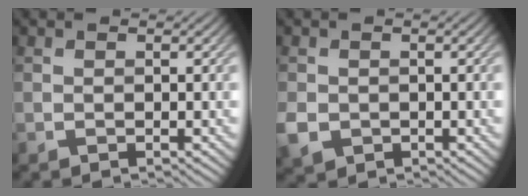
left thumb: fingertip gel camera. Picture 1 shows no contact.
{"total": 3.4, "force": [-0.9, 2.8, 1.6], "torque": [-0.045, -0.012, -0.020]}